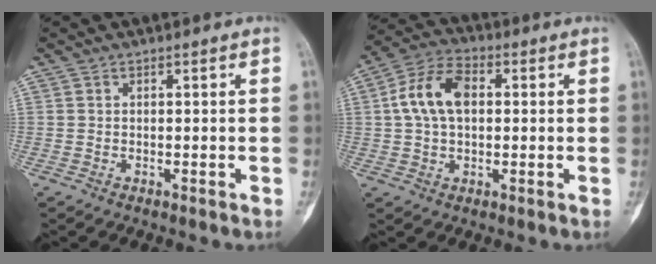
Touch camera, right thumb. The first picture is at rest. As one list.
[{"total": 10.4, "force": [1.4, 6.6, 7.9], "torque": [-0.152, 0.024, 0.021]}]